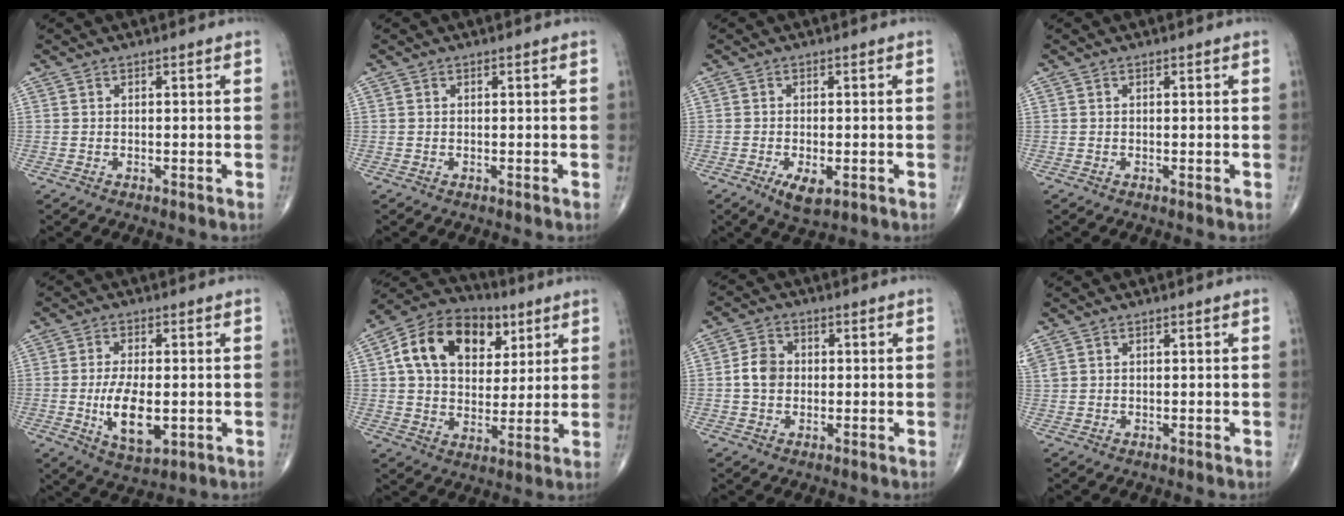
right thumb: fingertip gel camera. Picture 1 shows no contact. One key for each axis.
{"total": 0.0}
{"total": 4.7, "fx": -1.8, "fy": 2.0, "fz": 3.8, "tx": -0.067, "ty": -0.006, "tz": -0.024}
{"total": 0.0}
{"total": 9.8, "fx": -1.6, "fy": 4.6, "fz": 8.5, "tx": -0.145, "ty": -0.013, "tz": -0.020}
{"total": 18.2, "fx": 6.3, "fy": 12.6, "fz": 11.5, "tx": -0.168, "ty": 0.001, "tz": 0.103}
{"total": 4.9, "fx": -0.1, "fy": 4.0, "fz": 2.8, "tx": -0.042, "ty": 0.010, "tz": -0.008}
{"total": 1.5, "fx": 1.0, "fy": 0.8, "fz": 0.8, "tx": -0.025, "ty": 0.015, "tz": 0.028}